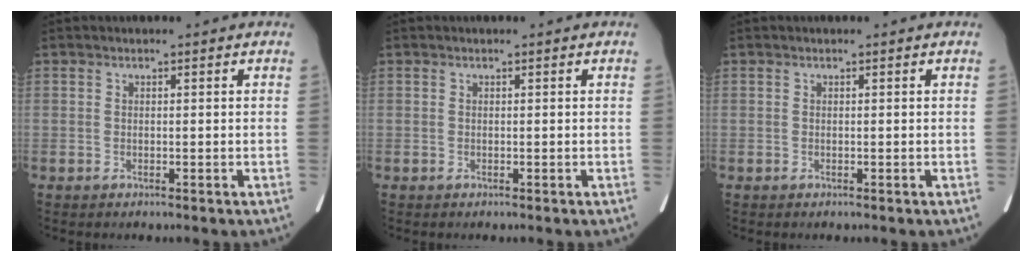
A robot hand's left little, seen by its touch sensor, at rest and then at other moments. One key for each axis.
{"total": 0.0}
{"total": 0.0}